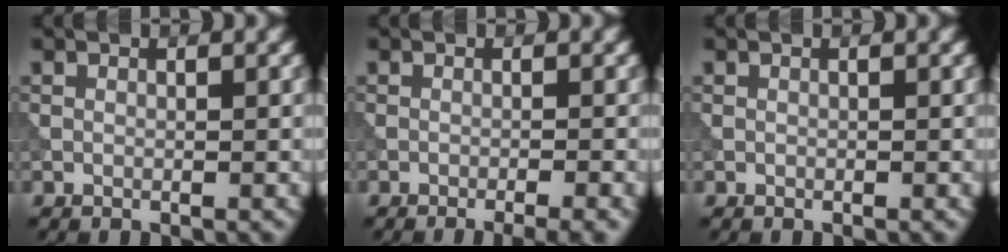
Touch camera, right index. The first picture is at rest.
{"total": 3.3, "force": [-1.1, 1.2, 2.9], "torque": [-0.016, 0.010, -0.019]}
{"total": 0.0}